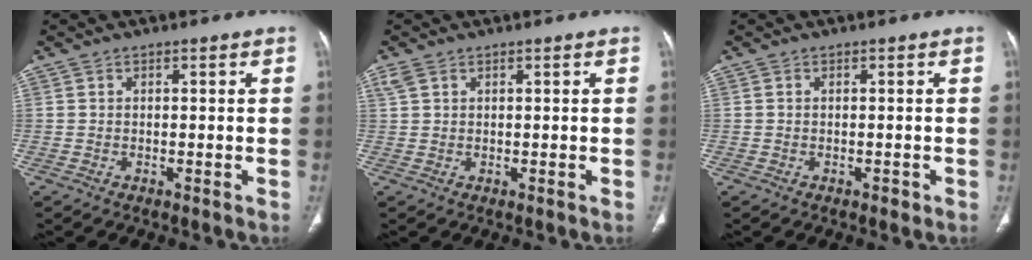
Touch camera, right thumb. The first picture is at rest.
{"total": 1.6, "force": [1.0, 0.8, 0.9], "torque": [-0.026, 0.010, 0.026]}
{"total": 0.7, "force": [-0.3, 0.4, 0.5], "torque": [-0.007, 0.000, -0.003]}